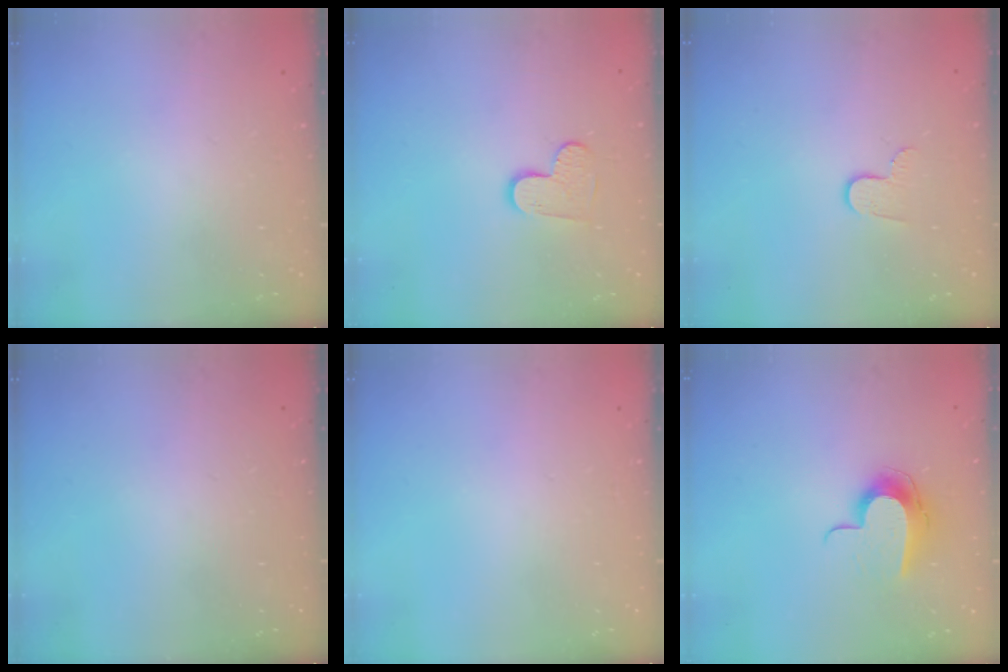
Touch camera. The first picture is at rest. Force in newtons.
{"total": 6.3, "press": 6.3, "slide": 0.1}
{"total": 4.6, "press": 4.6, "slide": 0.5}
{"total": 0.0}
{"total": 0.0}
{"total": 10.9, "press": 10.9, "slide": 0.7}